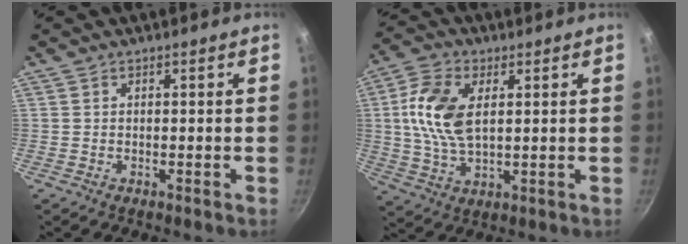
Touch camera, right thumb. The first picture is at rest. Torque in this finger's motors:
{"motor_torque": [-0.99, 1.34, 0.47, -0.05, 0.12]}